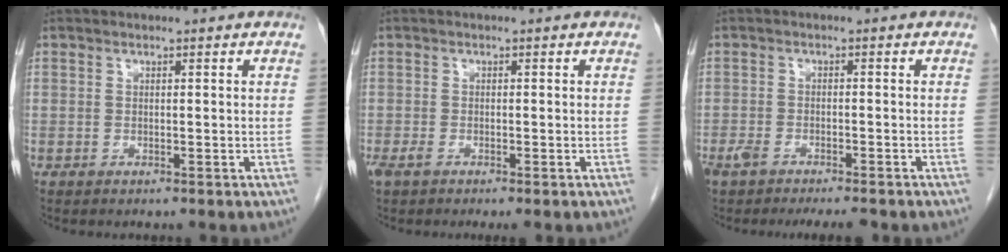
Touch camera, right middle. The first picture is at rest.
{"total": 2.6, "force": [-1.8, 0.7, 1.8], "torque": [-0.033, -0.007, -0.029]}
{"total": 7.3, "force": [-5.9, 1.7, 3.9], "torque": [-0.059, -0.004, -0.089]}